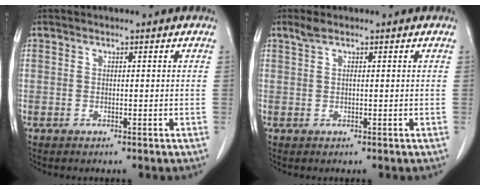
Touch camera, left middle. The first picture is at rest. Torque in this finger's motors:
{"motor_torque": [0.26, -0.19, -0.05, 0.00]}